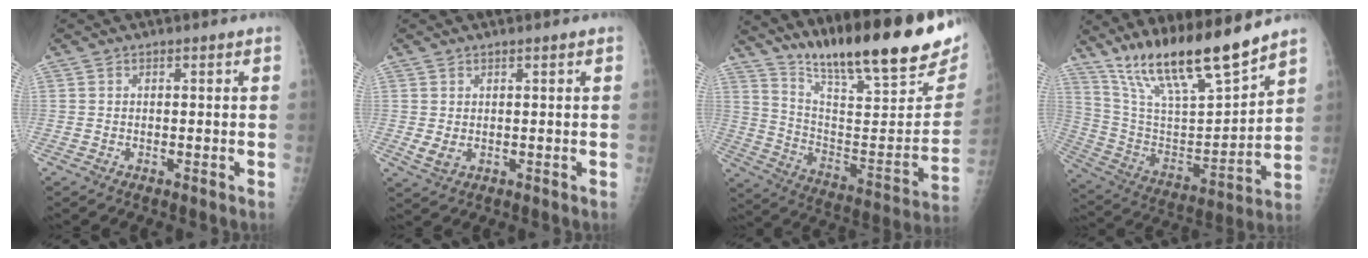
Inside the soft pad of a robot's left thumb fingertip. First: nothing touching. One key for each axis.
{"total": 2.4, "fx": 0.4, "fy": 1.2, "fz": 2.0, "tx": -0.037, "ty": -0.006, "tz": 0.016}
{"total": 27.9, "fx": 20.3, "fy": 5.2, "fz": 18.3, "tx": -0.264, "ty": -0.094, "tz": 0.322}
{"total": 20.2, "fx": 16.1, "fy": 3.1, "fz": 11.9, "tx": -0.187, "ty": -0.076, "tz": 0.299}